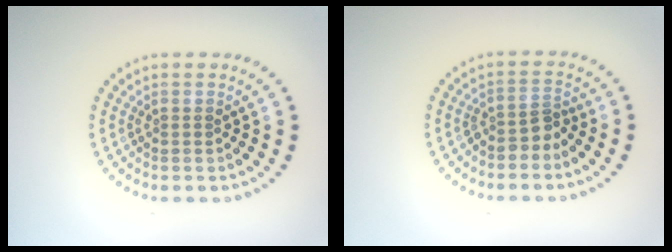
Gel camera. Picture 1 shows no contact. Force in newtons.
{"total": 2.0, "press": 1.4, "slide": 1.4}